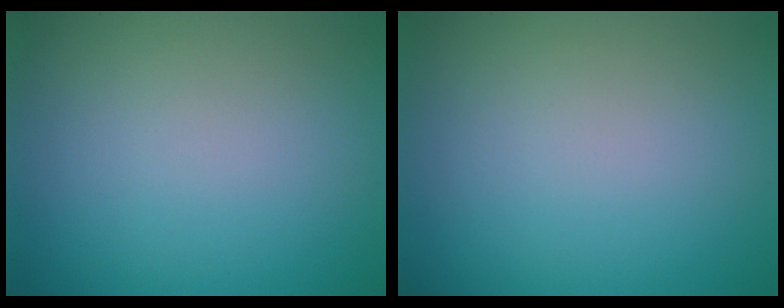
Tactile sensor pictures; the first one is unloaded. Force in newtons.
{"total": 0.0}